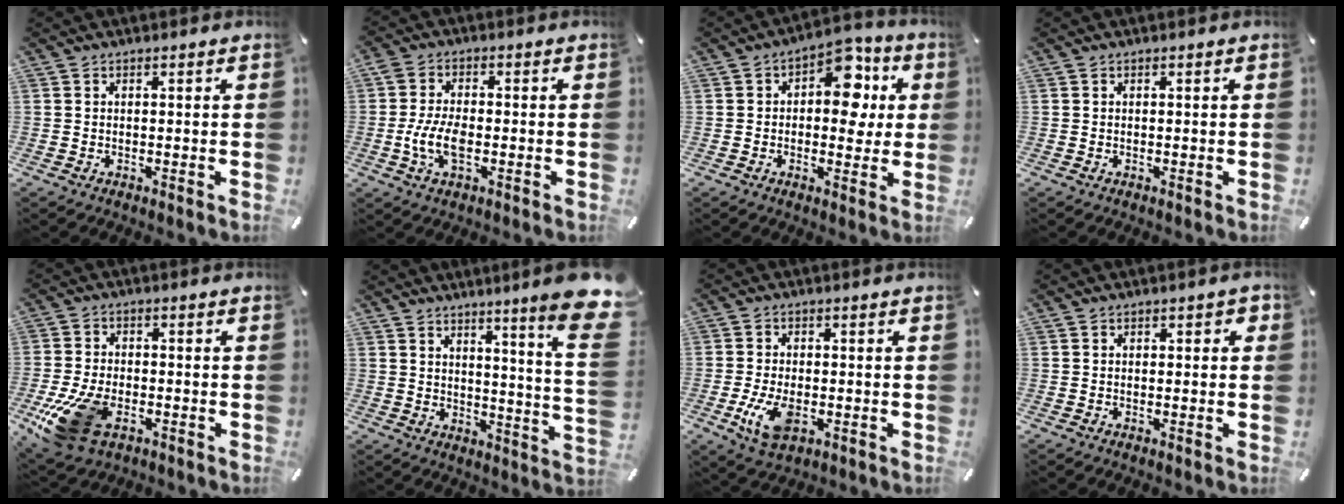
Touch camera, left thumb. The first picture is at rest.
{"total": 7.6, "force": [-1.6, 4.1, 6.2], "torque": [-0.135, 0.001, -0.030]}
{"total": 11.8, "force": [2.5, 7.6, 8.6], "torque": [-0.106, -0.015, 0.039]}
{"total": 0.0}
{"total": 13.8, "force": [-5.5, 8.2, 9.6], "torque": [-0.208, 0.010, -0.094]}
{"total": 12.4, "force": [7.2, 0.5, 10.1], "torque": [-0.151, -0.071, 0.109]}
{"total": 7.5, "force": [-2.1, 4.3, 5.8], "torque": [-0.139, -0.002, -0.041]}
{"total": 1.1, "force": [-0.1, 0.7, 0.9], "torque": [-0.008, 0.002, -0.005]}